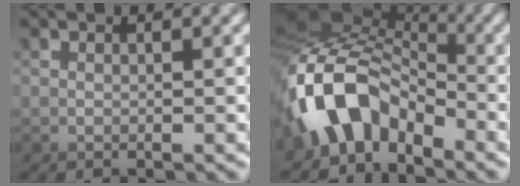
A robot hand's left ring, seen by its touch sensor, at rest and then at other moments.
{"total": 7.9, "force": [-2.3, 5.8, 4.8], "torque": [-0.120, -0.002, -0.050]}